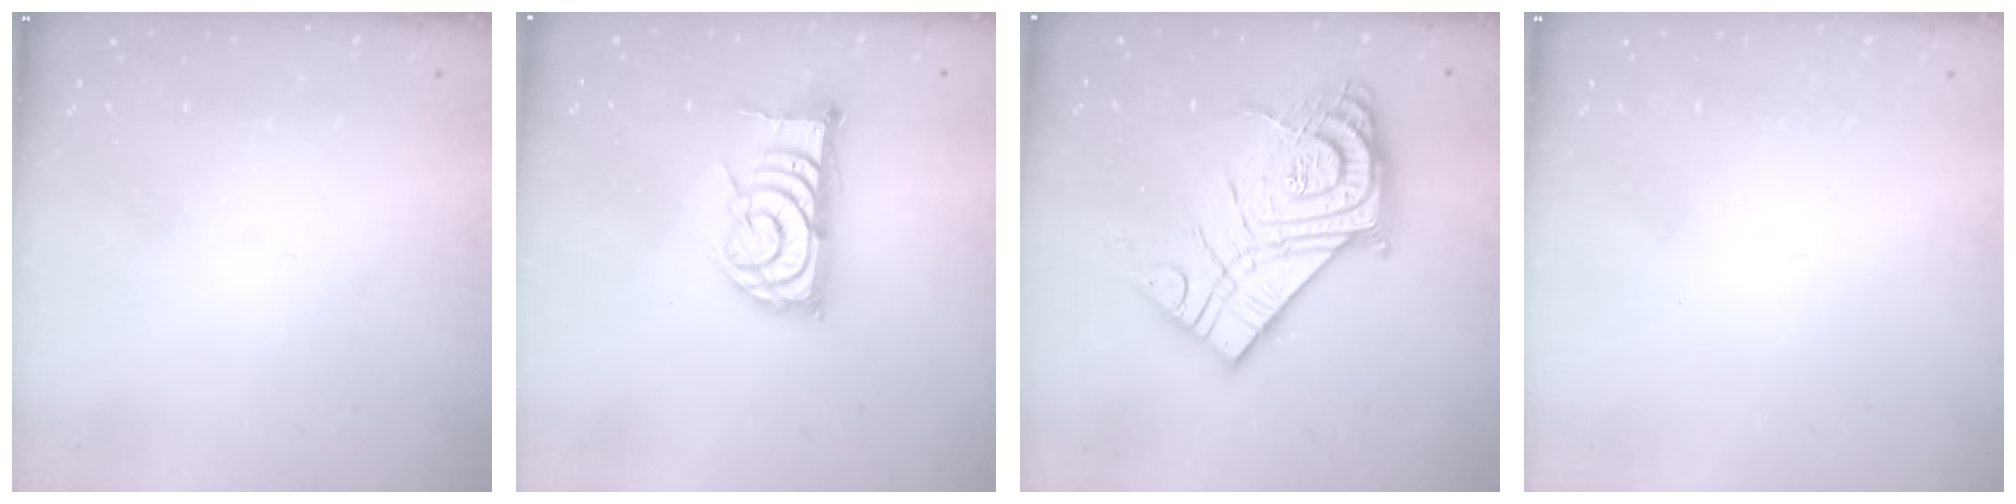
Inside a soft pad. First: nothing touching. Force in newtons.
{"total": 13.9, "press": 13.9, "slide": 0.6}
{"total": 24.3, "press": 24.1, "slide": 2.4}
{"total": 1.7, "press": 1.7, "slide": 0.1}